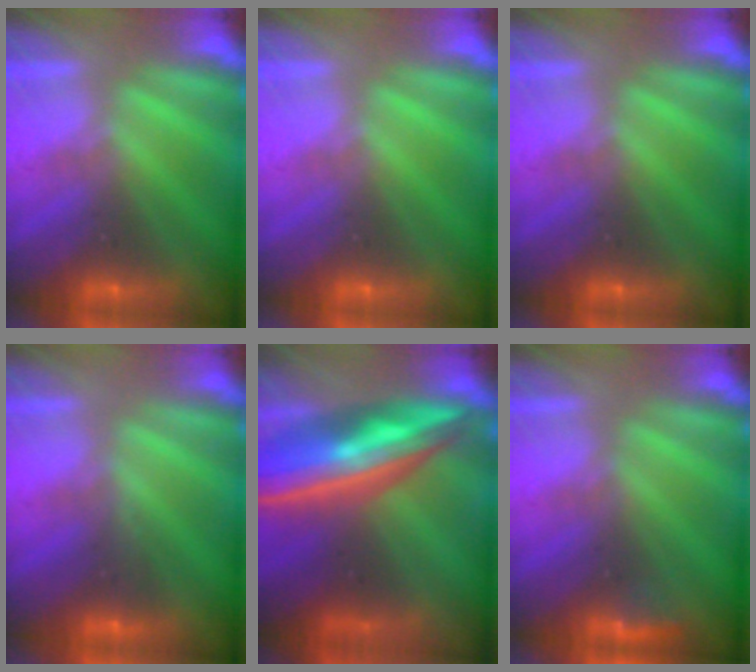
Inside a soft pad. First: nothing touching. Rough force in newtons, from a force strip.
{"total": 0.0}
{"total": 0.0}
{"total": 2.7}
{"total": 6.9}
{"total": 2.9}